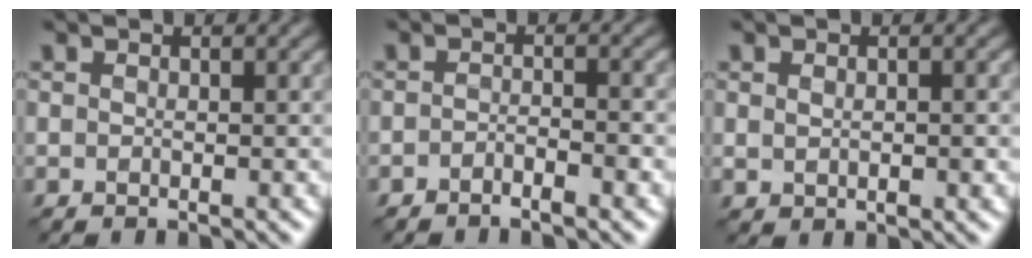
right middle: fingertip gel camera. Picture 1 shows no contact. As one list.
[{"total": 1.7, "force": [-1.2, 0.1, 1.2], "torque": [-0.019, 0.002, -0.025]}, {"total": 1.6, "force": [-0.1, 0.9, 1.3], "torque": [-0.021, -0.001, 0.009]}]